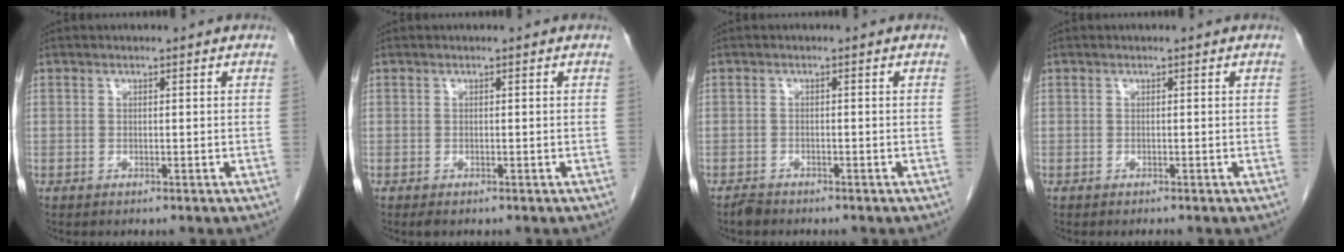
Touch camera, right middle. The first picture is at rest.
{"total": 0.8, "force": [-0.5, 0.4, 0.5], "torque": [-0.007, -0.001, -0.005]}
{"total": 1.4, "force": [-1.2, 0.5, 0.4], "torque": [-0.014, -0.002, -0.021]}
{"total": 0.0}